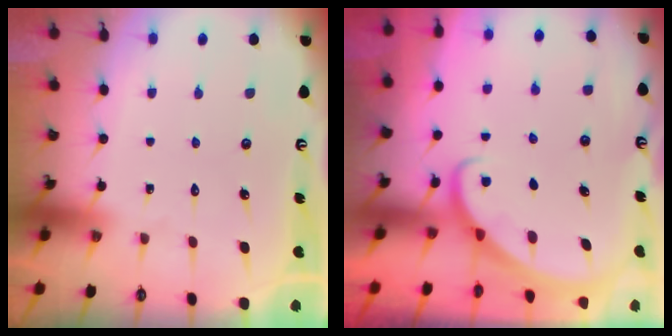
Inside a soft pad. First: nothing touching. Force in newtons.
{"total": 2.3, "press": 2.3, "slide": 0.1}